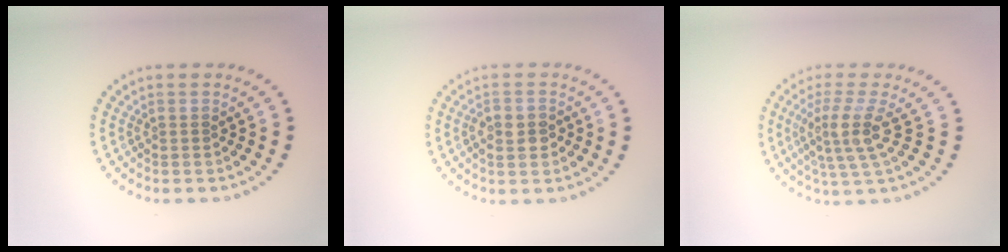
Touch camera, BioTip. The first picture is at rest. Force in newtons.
{"total": 2.3, "press": 2.2, "slide": 0.6}
{"total": 3.7, "press": 2.8, "slide": 2.5}